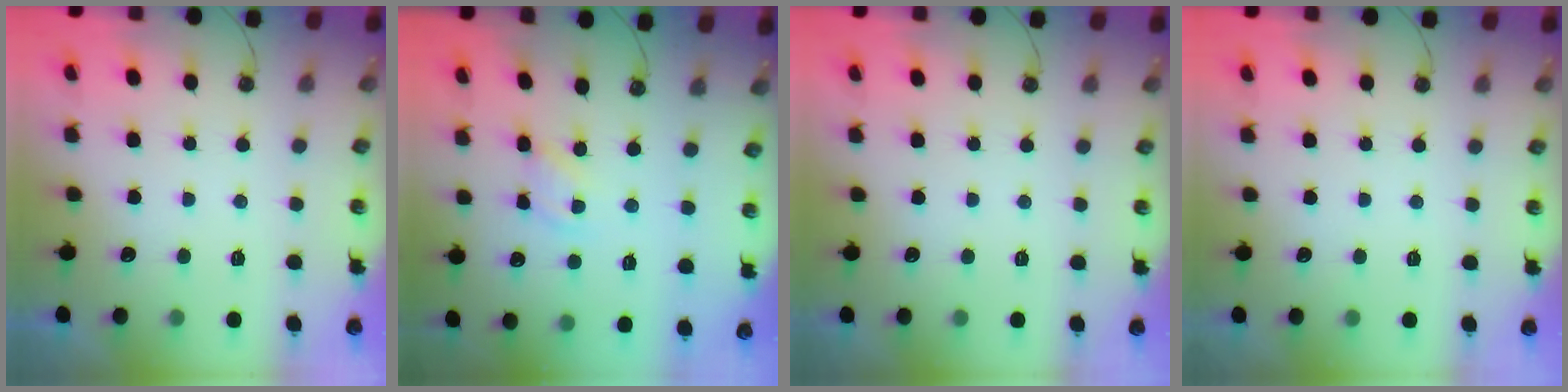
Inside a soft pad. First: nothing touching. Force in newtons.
{"total": 4.6, "press": 4.5, "slide": 0.5}
{"total": 0.0}
{"total": 0.0}